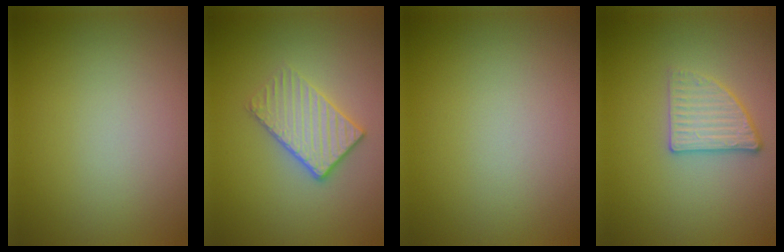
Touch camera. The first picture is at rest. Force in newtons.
{"total": 3.3, "press": 3.0, "slide": 1.5}
{"total": 0.0}
{"total": 2.6, "press": 2.4, "slide": 1.0}